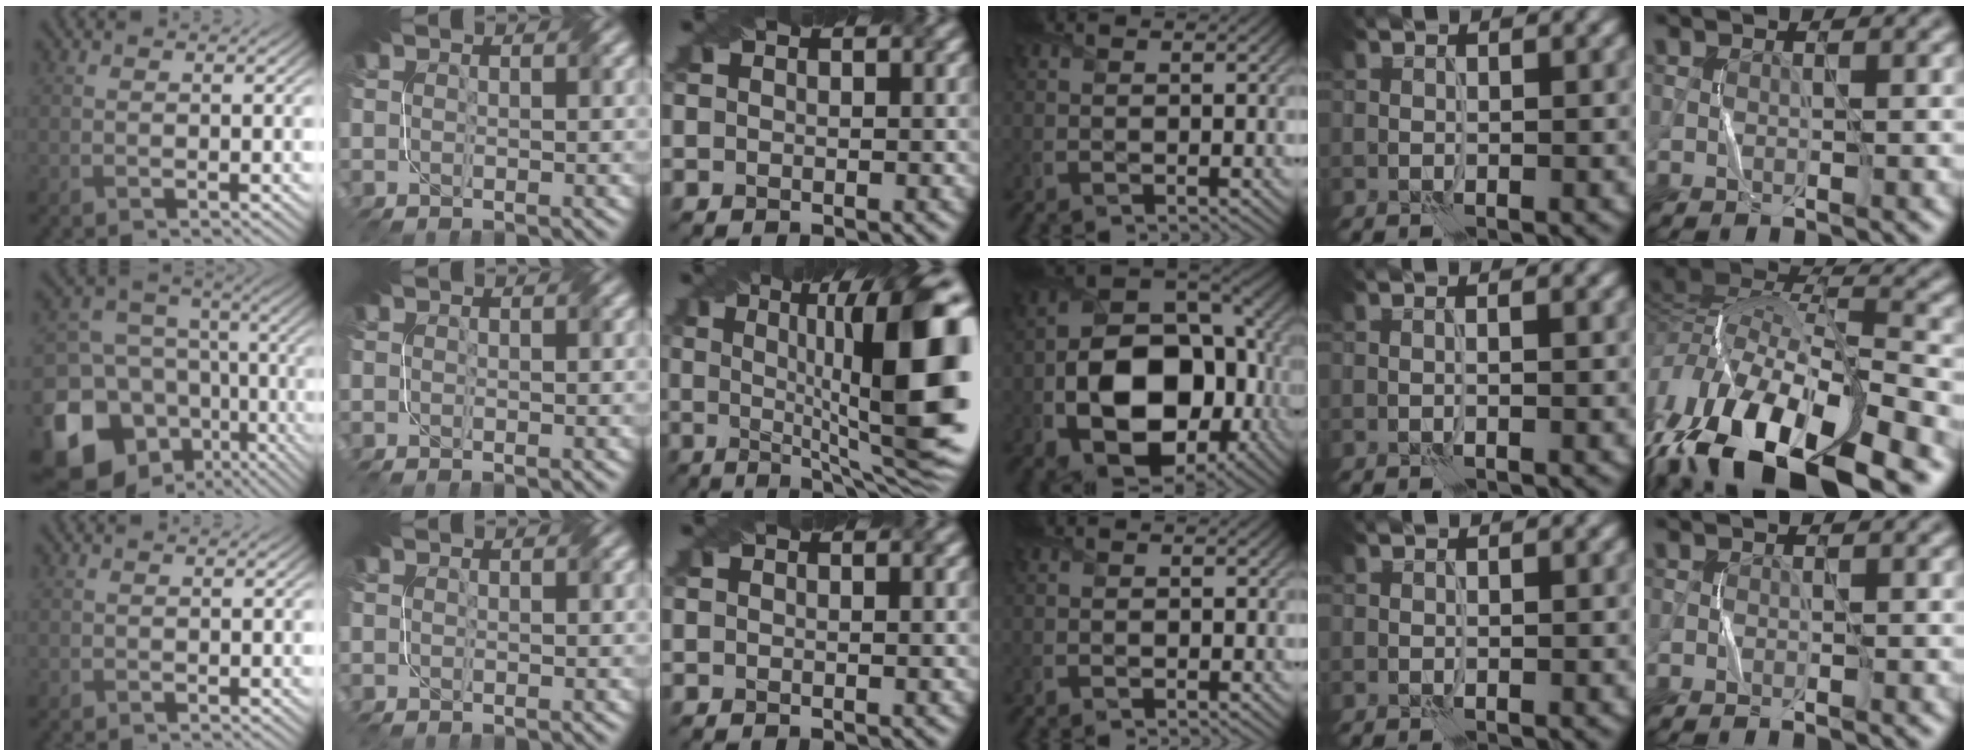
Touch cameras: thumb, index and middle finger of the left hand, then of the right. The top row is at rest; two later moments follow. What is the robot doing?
{"motion": "fold", "object": "netting"}